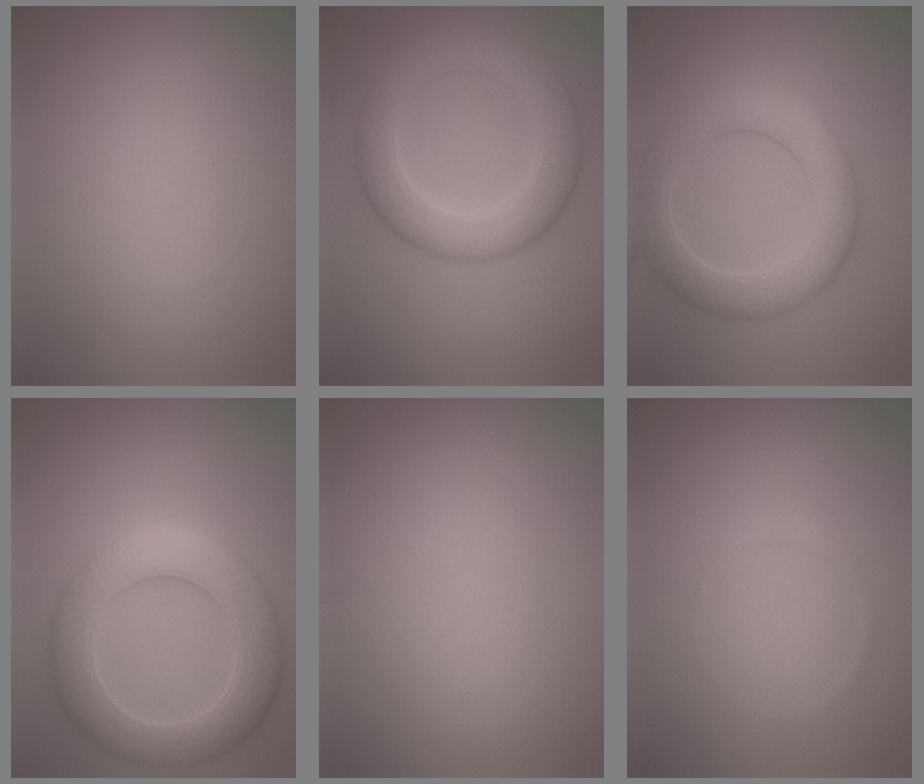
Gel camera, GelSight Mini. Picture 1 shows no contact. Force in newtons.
{"total": 6.6, "press": 6.6, "slide": 0.3}
{"total": 6.0, "press": 6.0, "slide": 0.2}
{"total": 7.6, "press": 7.6, "slide": 0.4}
{"total": 0.0}
{"total": 0.5, "press": 0.5, "slide": 0.1}